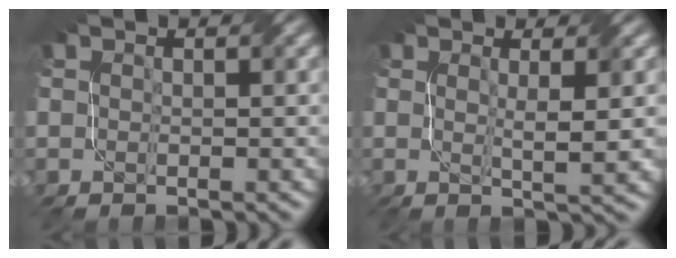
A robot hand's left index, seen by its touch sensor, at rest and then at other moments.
{"total": 2.8, "force": [0.6, 0.4, 2.8], "torque": [-0.043, -0.004, 0.009]}